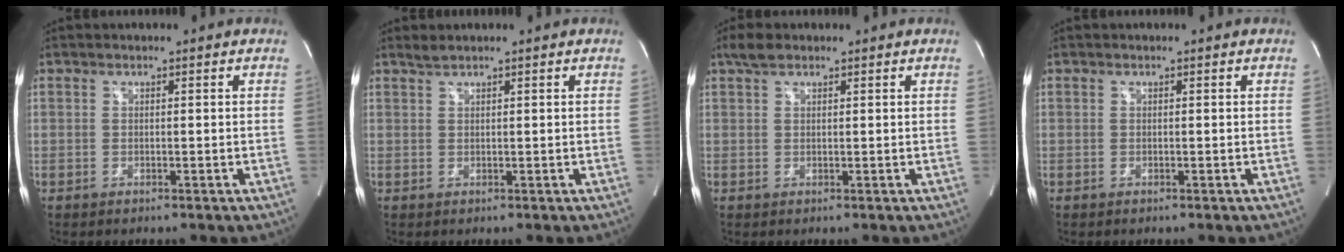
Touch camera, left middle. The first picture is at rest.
{"total": 1.0, "force": [1.0, -0.1, 0.3], "torque": [-0.011, 0.006, 0.025]}
{"total": 2.4, "force": [1.8, 1.0, 1.2], "torque": [-0.030, 0.015, 0.034]}
{"total": 0.0}